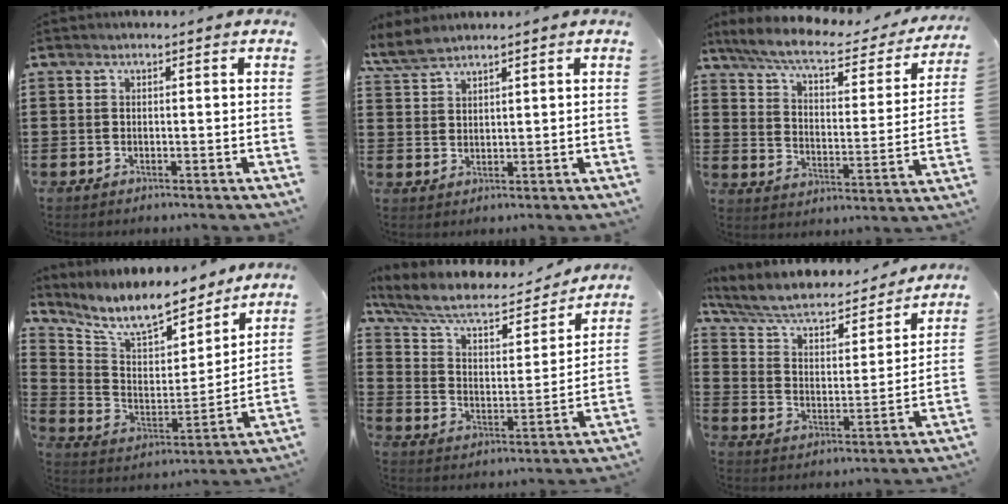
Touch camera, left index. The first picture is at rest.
{"total": 3.3, "force": [2.9, 0.8, 1.4], "torque": [-0.037, -0.001, 0.054]}
{"total": 7.3, "force": [5.8, 1.1, 4.3], "torque": [-0.106, -0.030, 0.096]}
{"total": 9.7, "force": [8.5, 2.2, 4.2], "torque": [-0.112, -0.052, 0.147]}
{"total": 8.2, "force": [6.6, 2.3, 4.4], "torque": [-0.110, -0.036, 0.111]}
{"total": 6.1, "force": [5.0, 1.7, 3.0], "torque": [-0.080, -0.035, 0.082]}